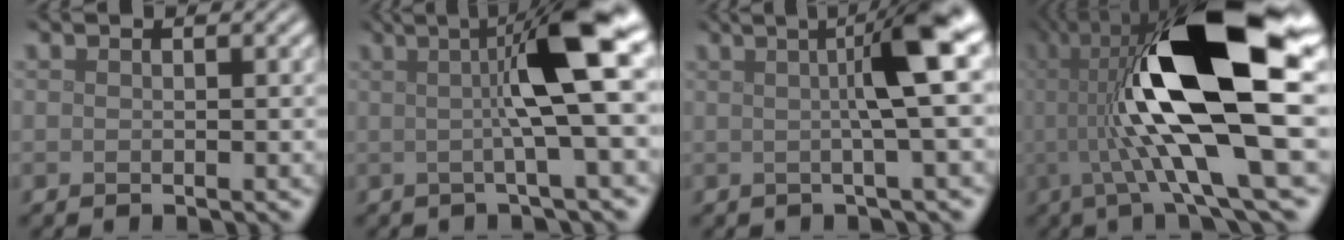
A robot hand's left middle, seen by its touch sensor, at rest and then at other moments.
{"total": 8.6, "force": [1.5, 1.2, 8.4], "torque": [-0.117, 0.014, 0.018]}
{"total": 6.7, "force": [1.3, 0.9, 6.5], "torque": [-0.091, 0.017, 0.016]}
{"total": 15.5, "force": [1.6, 4.0, 14.9], "torque": [-0.242, 0.010, 0.024]}